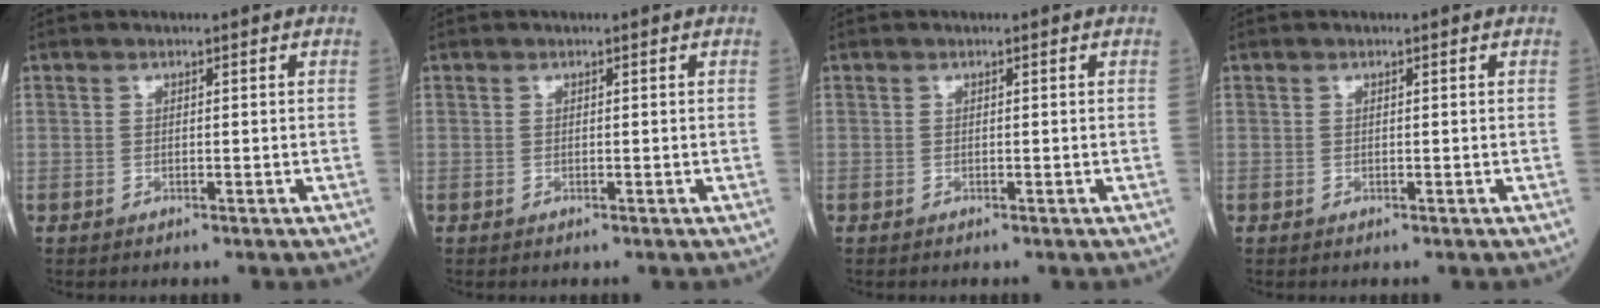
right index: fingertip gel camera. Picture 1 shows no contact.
{"total": 0.0}
{"total": 0.0}
{"total": 0.0}